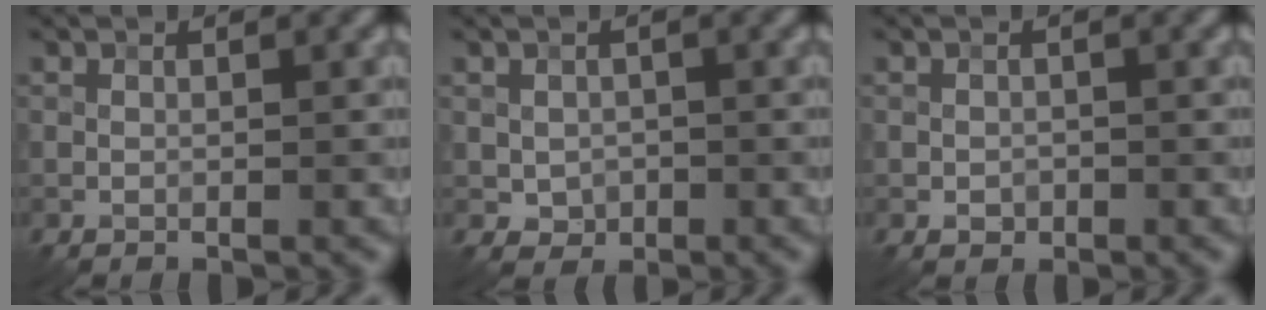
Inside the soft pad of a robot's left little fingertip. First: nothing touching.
{"total": 1.7, "force": [-0.2, 1.5, 0.7], "torque": [-0.012, -0.004, -0.005]}
{"total": 0.9, "force": [-0.4, 0.7, 0.3], "torque": [-0.003, -0.002, -0.008]}